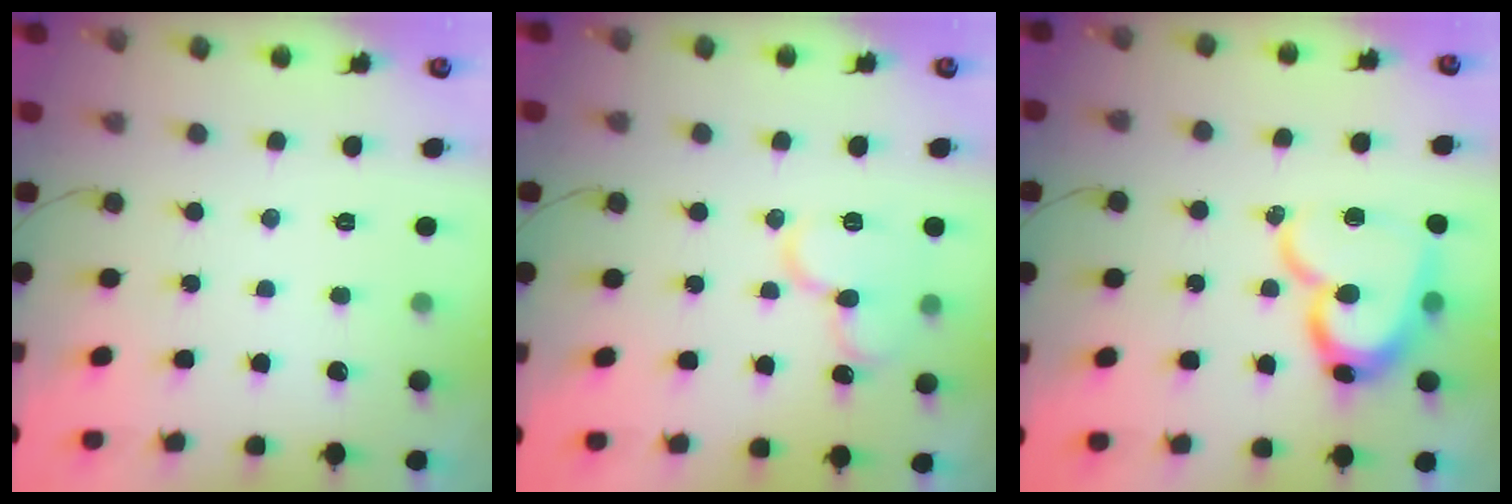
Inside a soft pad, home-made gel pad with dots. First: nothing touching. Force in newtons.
{"total": 12.4, "press": 12.3, "slide": 1.5}
{"total": 14.7, "press": 14.7, "slide": 0.9}